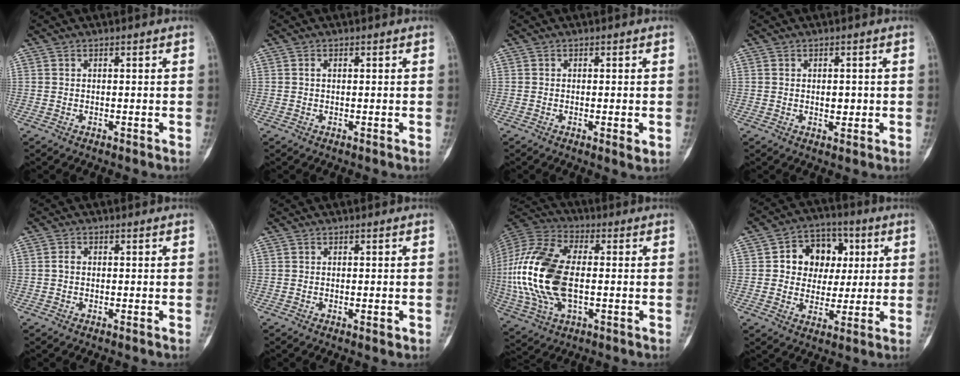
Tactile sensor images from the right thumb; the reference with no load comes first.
{"total": 0.6, "force": [0.1, 0.2, 0.6], "torque": [-0.013, 0.000, -0.001]}
{"total": 2.2, "force": [-0.4, 0.5, 2.1], "torque": [-0.034, -0.007, -0.005]}
{"total": 2.1, "force": [0.0, 1.3, 1.6], "torque": [-0.012, -0.001, 0.001]}
{"total": 1.2, "force": [-0.3, 0.7, 0.9], "torque": [-0.016, 0.001, -0.008]}
{"total": 1.2, "force": [-0.4, 0.4, 1.1], "torque": [-0.014, -0.003, -0.003]}
{"total": 21.5, "force": [-1.2, 11.8, 18.0], "torque": [-0.394, 0.006, -0.020]}
{"total": 12.0, "force": [2.4, 9.7, 6.6], "torque": [-0.046, 0.010, 0.035]}